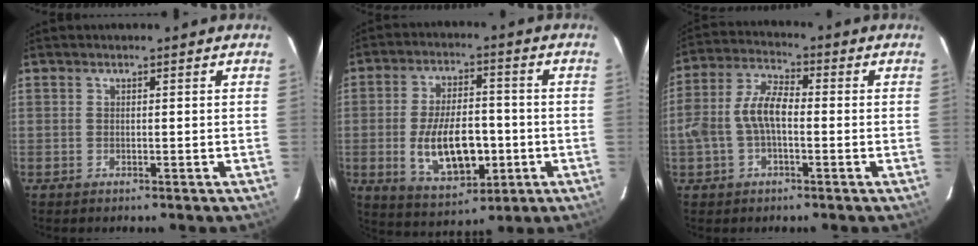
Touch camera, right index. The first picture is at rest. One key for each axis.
{"total": 13.8, "fx": -2.8, "fy": 7.1, "fz": 11.5, "tx": -0.218, "ty": -0.004, "tz": -0.030}
{"total": 8.7, "fx": -1.5, "fy": 4.4, "fz": 7.4, "tx": -0.158, "ty": 0.018, "tz": -0.029}